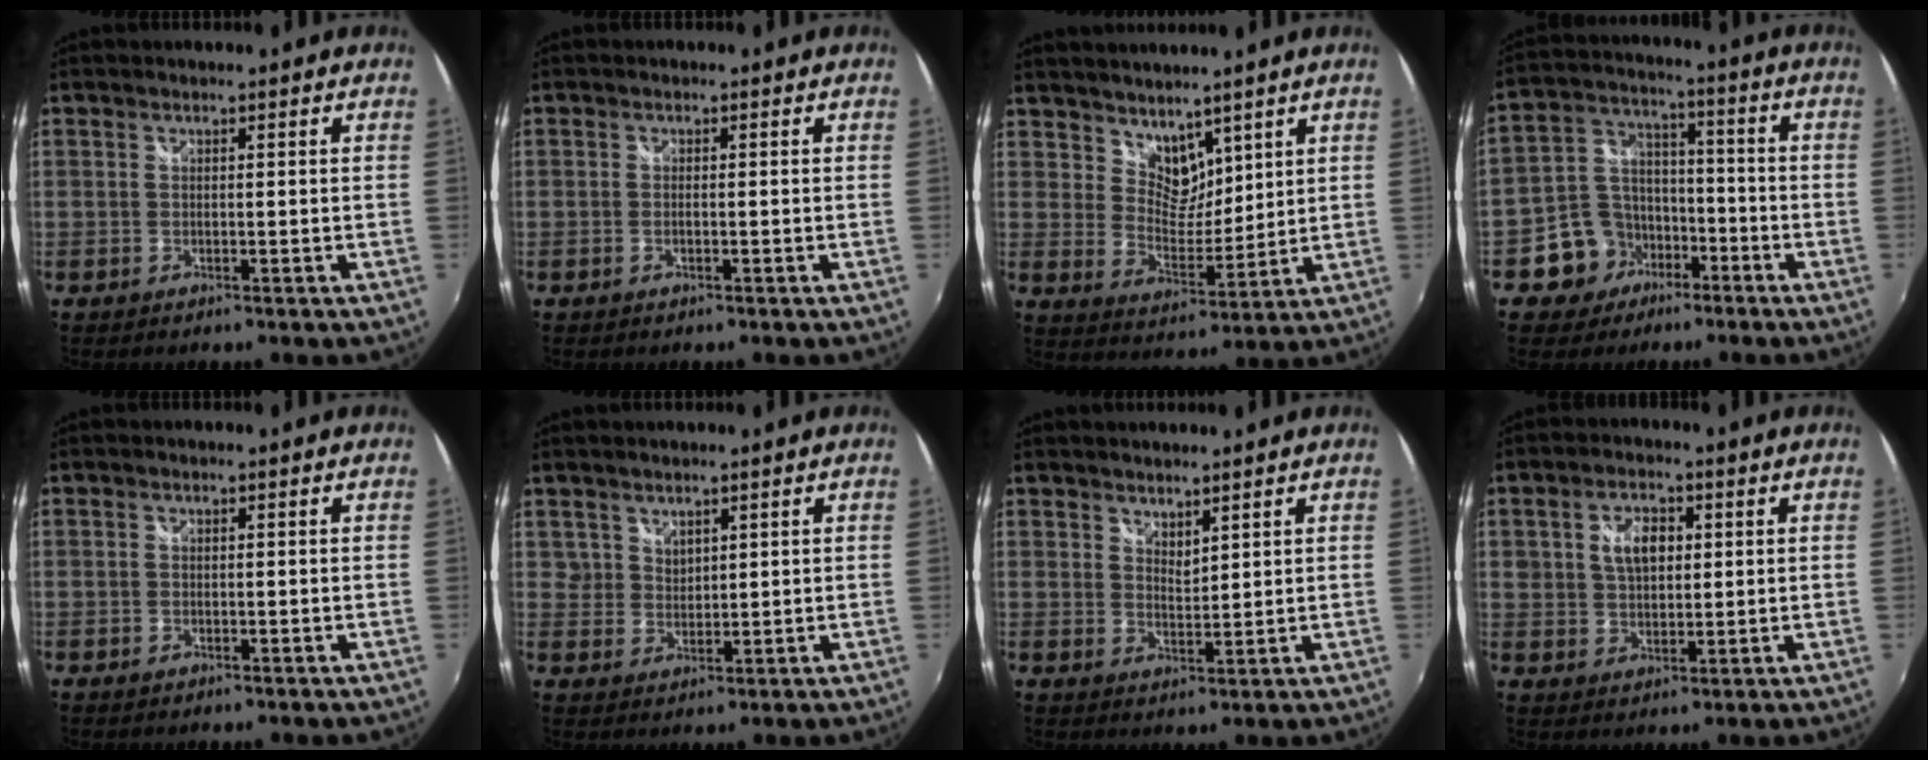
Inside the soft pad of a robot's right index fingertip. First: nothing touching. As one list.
[{"total": 0.8, "force": [-0.4, 0.2, 0.7], "torque": [-0.015, -0.001, -0.007]}, {"total": 6.9, "force": [5.4, 3.8, 2.2], "torque": [-0.023, -0.001, 0.102]}, {"total": 10.2, "force": [-5.6, 8.2, 2.5], "torque": [-0.071, 0.035, -0.087]}, {"total": 0.9, "force": [-0.5, 0.6, 0.3], "torque": [-0.007, -0.003, -0.011]}, {"total": 2.9, "force": [2.2, 1.8, 0.0], "torque": [0.011, 0.006, 0.043]}, {"total": 2.8, "force": [2.4, 0.9, 1.0], "torque": [-0.013, -0.001, 0.043]}, {"total": 6.4, "force": [1.7, 4.3, 4.5], "torque": [-0.076, 0.011, 0.032]}]